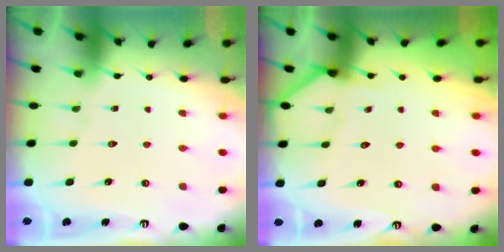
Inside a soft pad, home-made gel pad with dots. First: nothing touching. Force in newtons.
{"total": 3.0, "press": 3.0, "slide": 0.2}